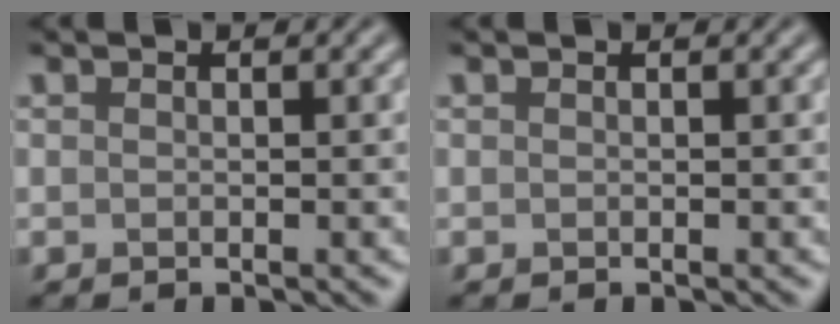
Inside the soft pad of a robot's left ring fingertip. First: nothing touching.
{"total": 0.0}